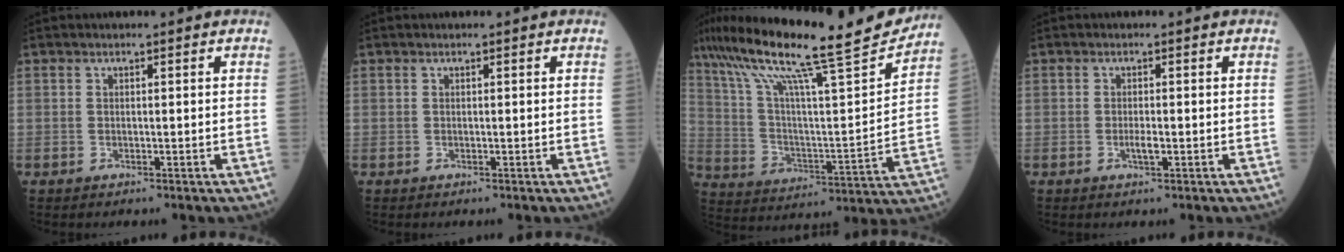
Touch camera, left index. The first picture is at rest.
{"total": 0.0}
{"total": 23.9, "force": [19.7, 0.7, 13.6], "torque": [-0.238, -0.006, 0.310]}
{"total": 1.3, "force": [-0.3, 0.3, 1.2], "torque": [-0.027, -0.002, -0.006]}